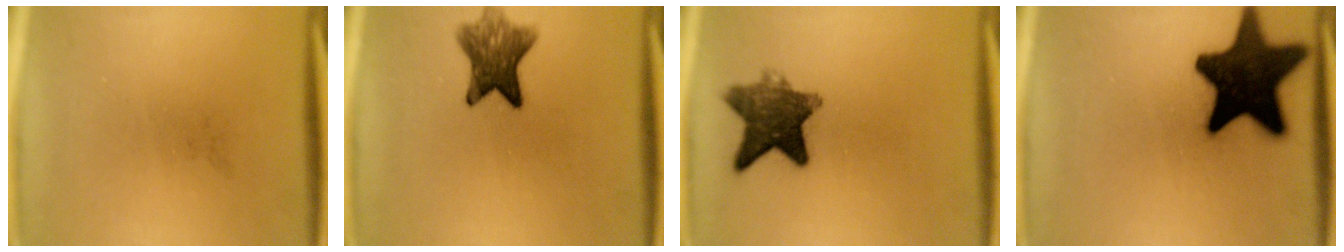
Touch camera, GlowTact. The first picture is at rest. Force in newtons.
{"total": 7.6}
{"total": 8.9}
{"total": 19.4}